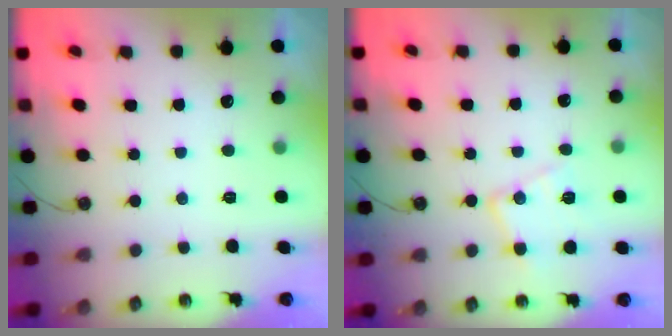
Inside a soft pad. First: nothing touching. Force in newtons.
{"total": 13.0, "press": 13.0, "slide": 1.0}